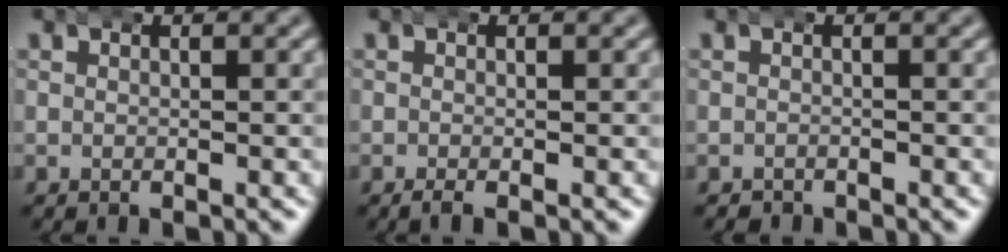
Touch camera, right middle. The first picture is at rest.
{"total": 0.9, "force": [-0.7, 0.1, 0.6], "torque": [-0.015, -0.003, -0.011]}
{"total": 0.9, "force": [-0.8, 0.2, -0.2], "torque": [-0.001, -0.009, -0.008]}